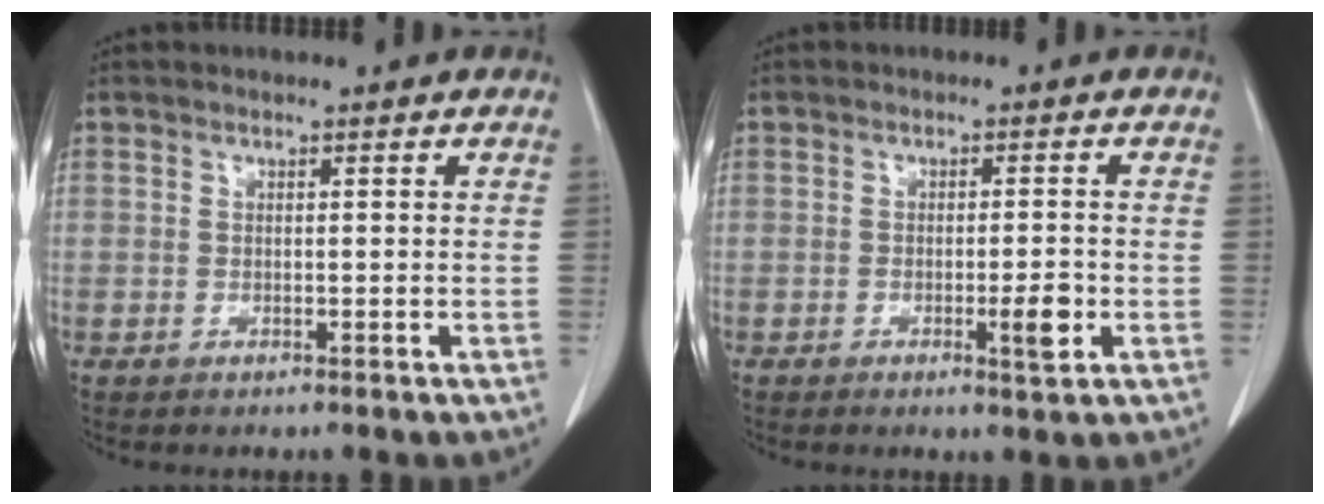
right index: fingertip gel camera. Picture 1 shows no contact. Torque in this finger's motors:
{"motor_torque": [0.37, -0.27, 0.16, 0.04]}